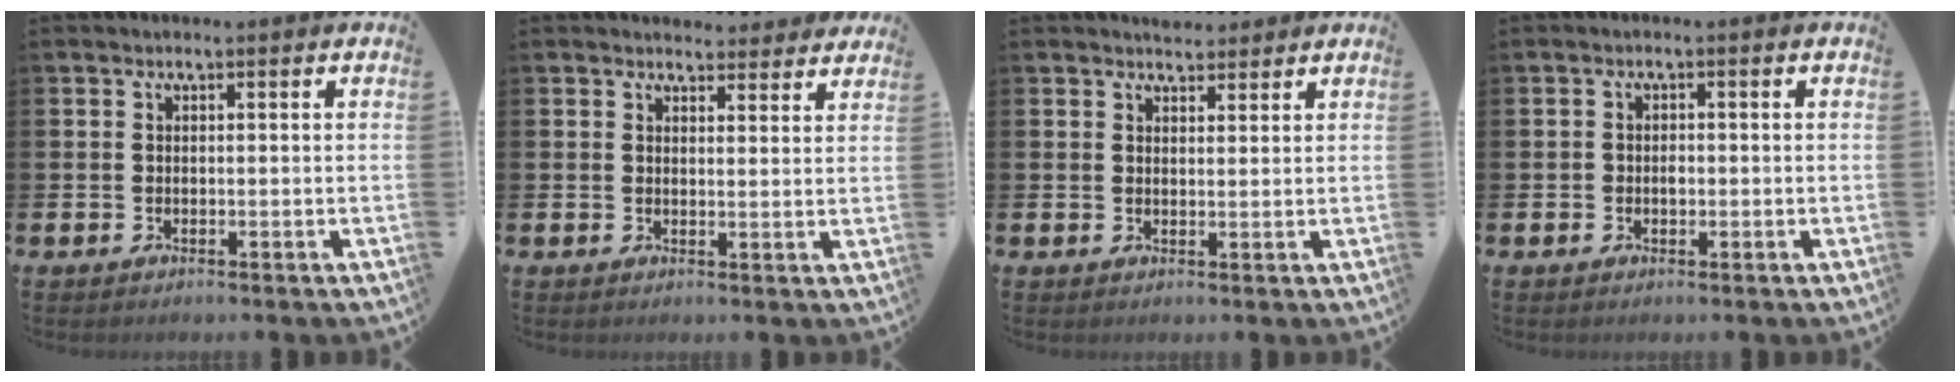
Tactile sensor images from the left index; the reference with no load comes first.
{"total": 3.2, "force": [3.1, 0.8, -0.1], "torque": [0.007, -0.018, 0.055]}
{"total": 2.9, "force": [2.8, 0.7, -0.3], "torque": [0.010, -0.014, 0.050]}
{"total": 1.1, "force": [-0.2, 0.9, 0.7], "torque": [-0.002, 0.000, -0.007]}